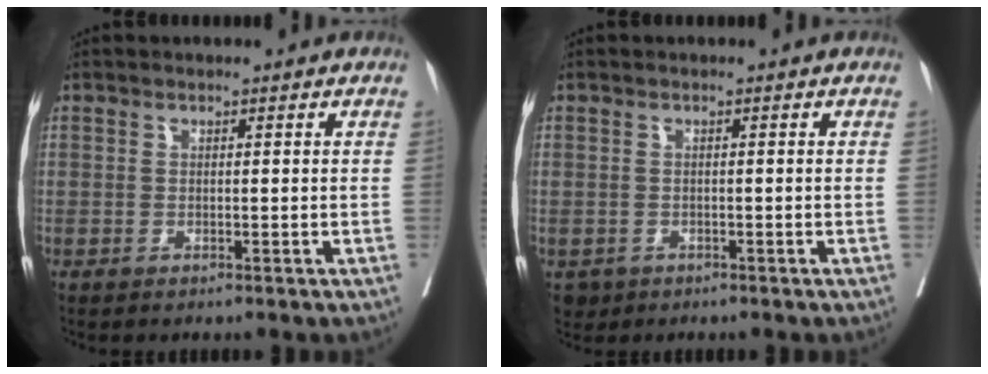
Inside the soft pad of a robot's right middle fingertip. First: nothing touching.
{"total": 2.1, "force": [-1.1, 1.8, 0.3], "torque": [-0.002, 0.003, -0.014]}